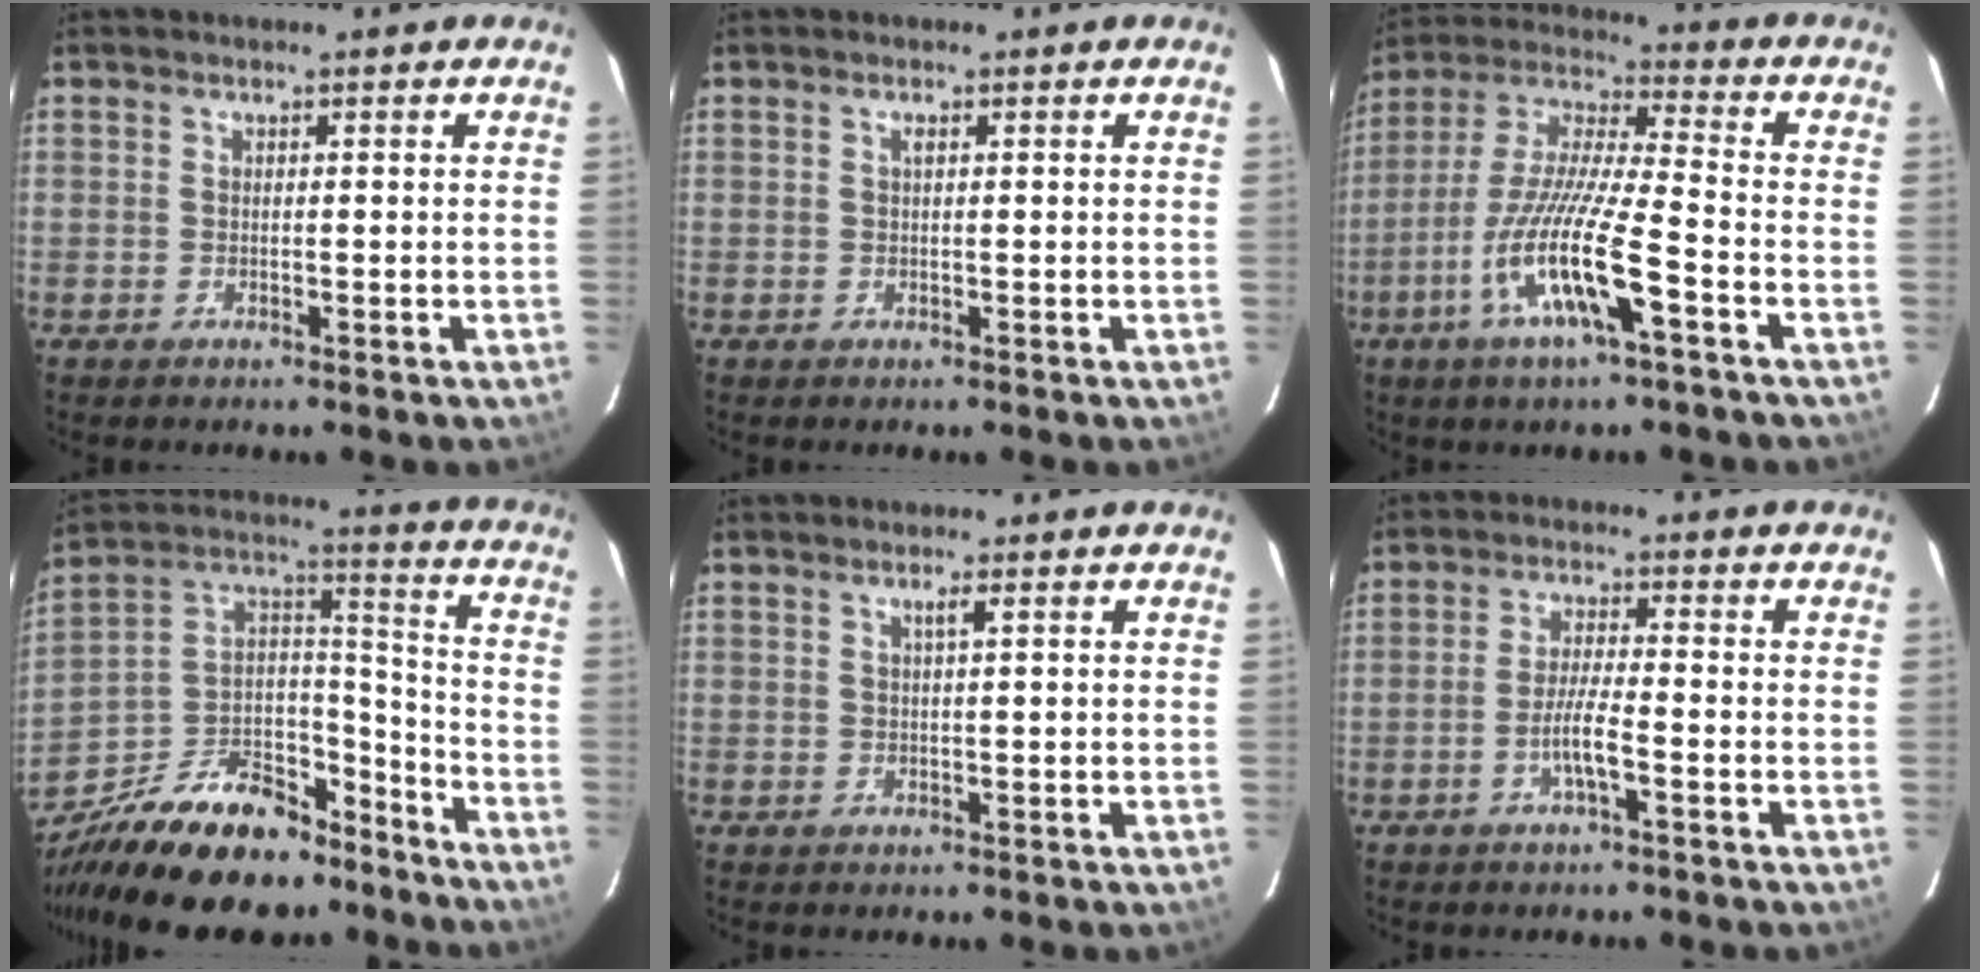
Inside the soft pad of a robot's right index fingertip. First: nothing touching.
{"total": 0.6, "force": [0.2, 0.2, 0.5], "torque": [-0.009, 0.003, 0.003]}
{"total": 15.3, "force": [-6.6, 1.4, 13.7], "torque": [-0.279, -0.013, -0.132]}
{"total": 26.0, "force": [-18.7, 12.5, 13.1], "torque": [-0.262, 0.045, -0.283]}
{"total": 1.2, "force": [0.5, -0.2, 1.1], "torque": [-0.018, 0.002, 0.009]}
{"total": 4.7, "force": [-2.2, 0.1, 4.1], "torque": [-0.085, 0.001, -0.043]}